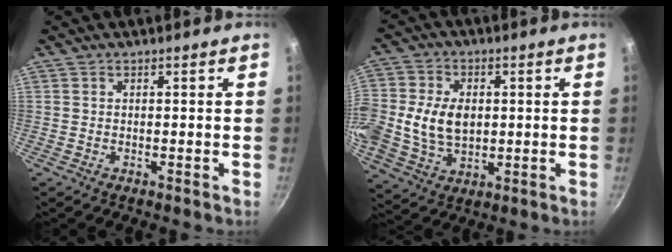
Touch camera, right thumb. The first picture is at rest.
{"total": 12.5, "force": [0.3, 9.2, 8.4], "torque": [-0.157, 0.007, 0.005]}